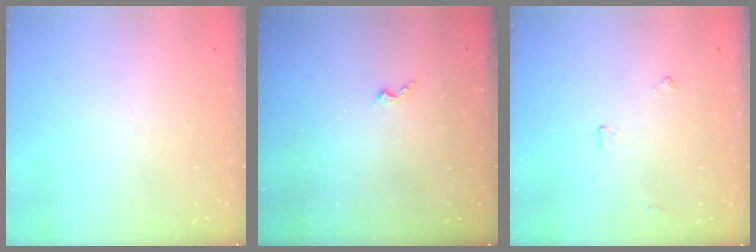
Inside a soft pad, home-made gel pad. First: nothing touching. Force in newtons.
{"total": 3.0, "press": 3.0, "slide": 0.5}
{"total": 3.7, "press": 3.7, "slide": 0.6}